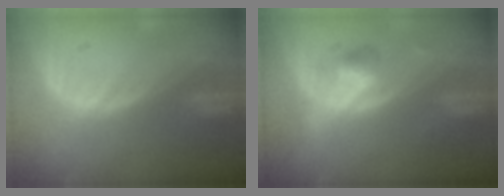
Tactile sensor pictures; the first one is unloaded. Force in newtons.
{"total": 4.0, "press": 4.0, "slide": 0.2}